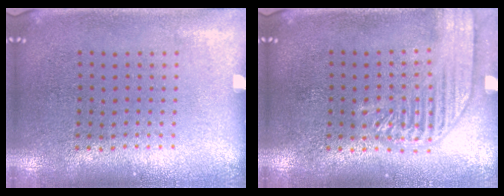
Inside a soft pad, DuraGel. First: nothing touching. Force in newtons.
{"total": 1.9, "press": 1.9, "slide": 0.2}